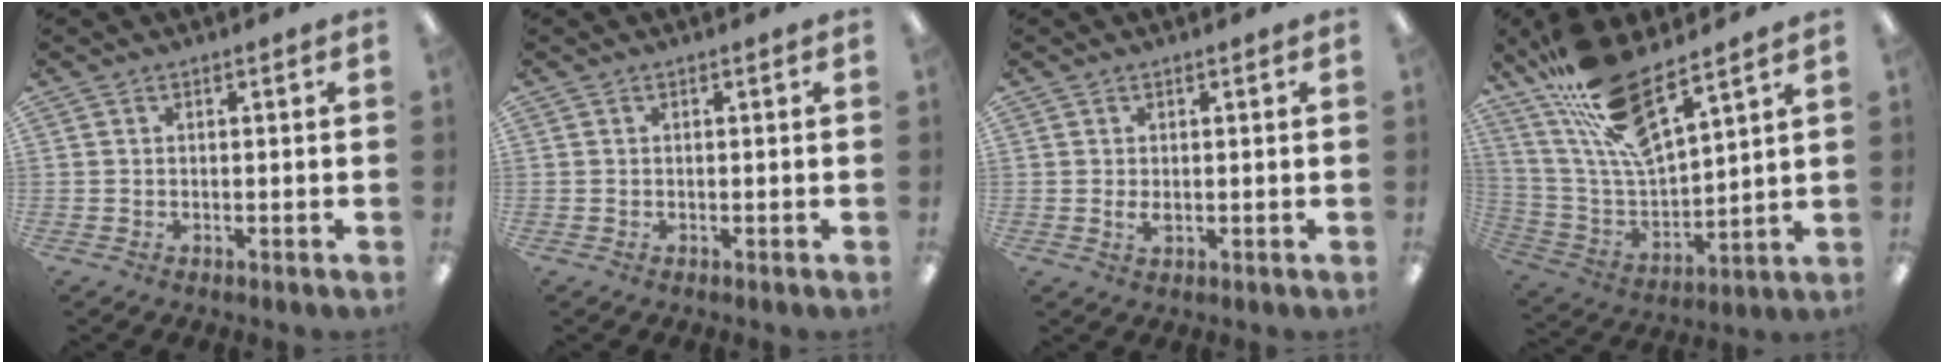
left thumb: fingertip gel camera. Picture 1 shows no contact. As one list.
[{"total": 0.0}, {"total": 2.0, "force": [0.0, 0.9, 1.8], "torque": [-0.027, -0.001, -0.002]}, {"total": 16.6, "force": [12.5, 4.0, 10.1], "torque": [-0.222, -0.077, 0.219]}]